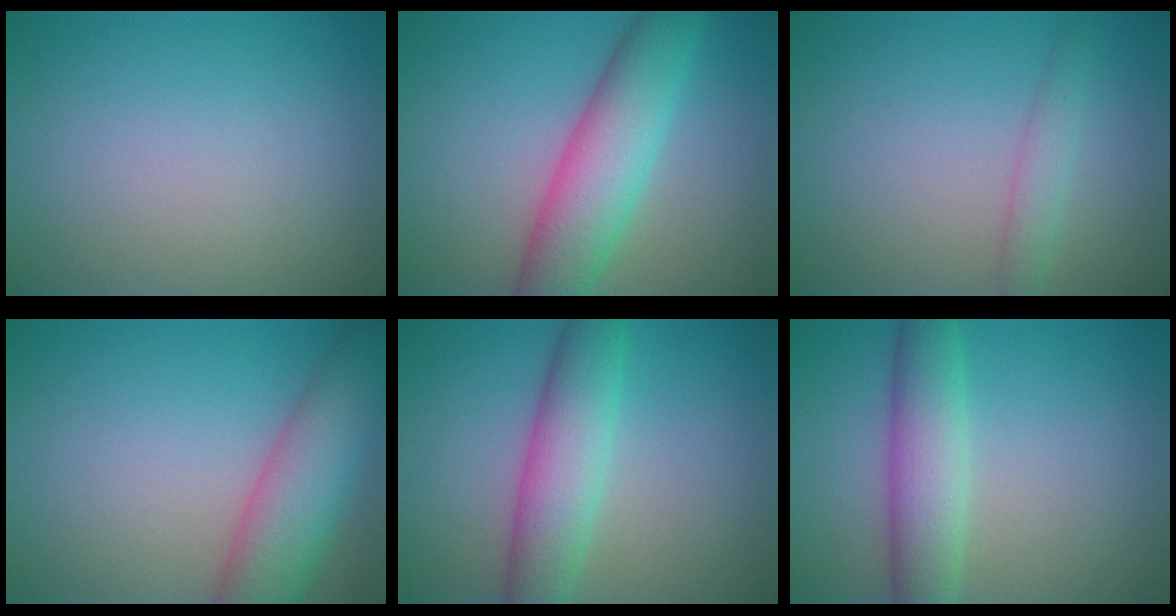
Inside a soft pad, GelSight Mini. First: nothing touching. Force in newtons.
{"total": 7.3, "press": 7.3, "slide": 0.2}
{"total": 1.8, "press": 1.8, "slide": 0.1}
{"total": 7.3, "press": 7.3, "slide": 0.3}
{"total": 5.7, "press": 5.7, "slide": 0.1}
{"total": 5.1, "press": 5.1, "slide": 0.4}